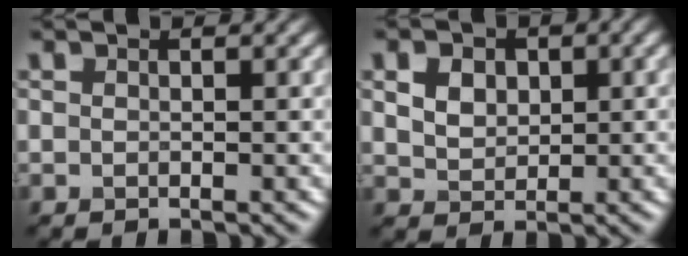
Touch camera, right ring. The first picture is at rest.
{"total": 2.9, "force": [0.9, 2.2, 1.7], "torque": [-0.030, -0.001, 0.012]}